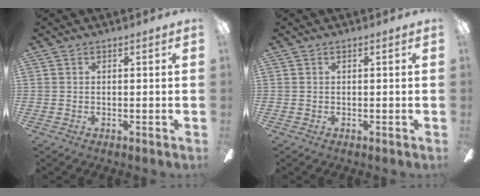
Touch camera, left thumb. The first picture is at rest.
{"total": 0.0}